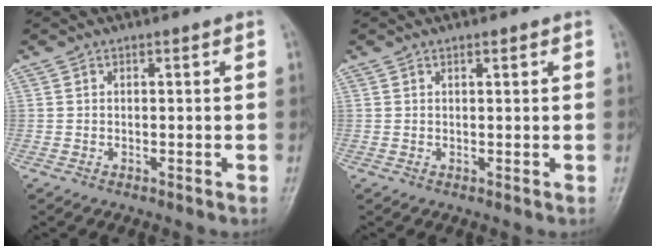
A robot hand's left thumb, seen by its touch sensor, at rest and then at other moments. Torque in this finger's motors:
{"motor_torque": [-0.26, -0.08, 0.01, 0.15, 0.05]}